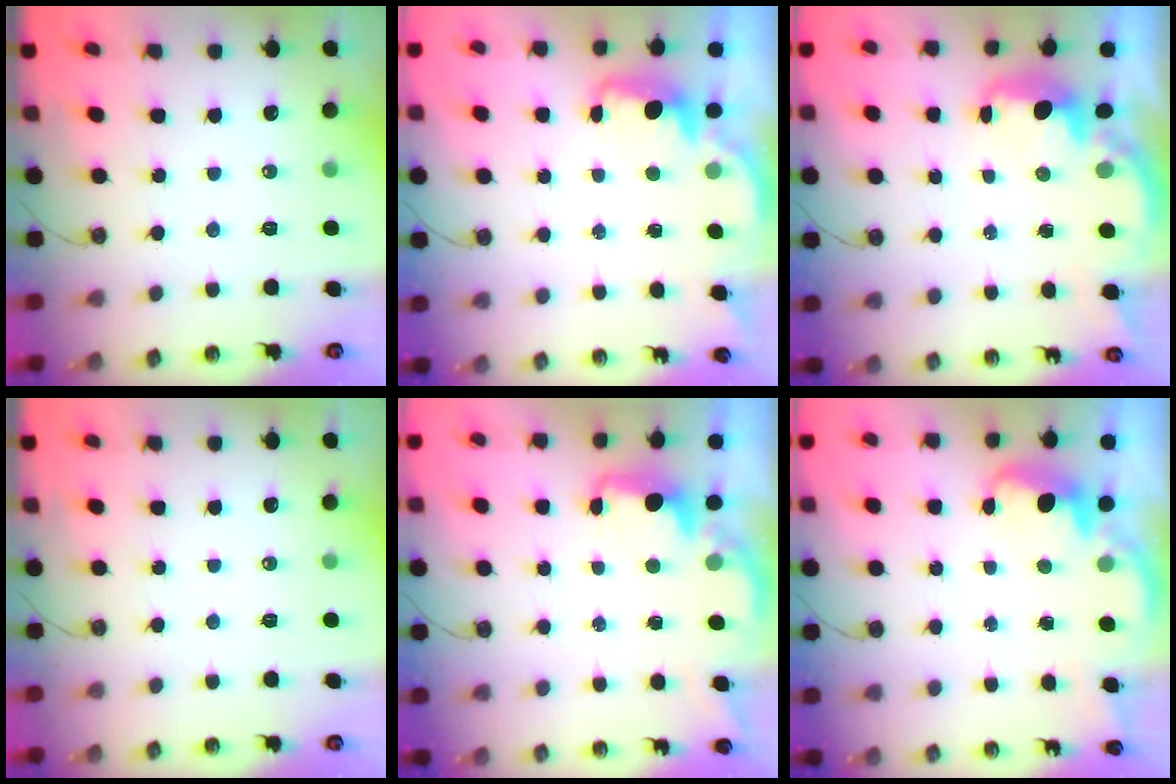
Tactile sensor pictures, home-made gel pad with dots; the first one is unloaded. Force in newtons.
{"total": 2.0, "press": 1.9, "slide": 0.7}
{"total": 3.6, "press": 3.6, "slide": 0.4}
{"total": 0.0}
{"total": 2.0, "press": 1.9, "slide": 0.8}
{"total": 3.0, "press": 2.9, "slide": 0.6}